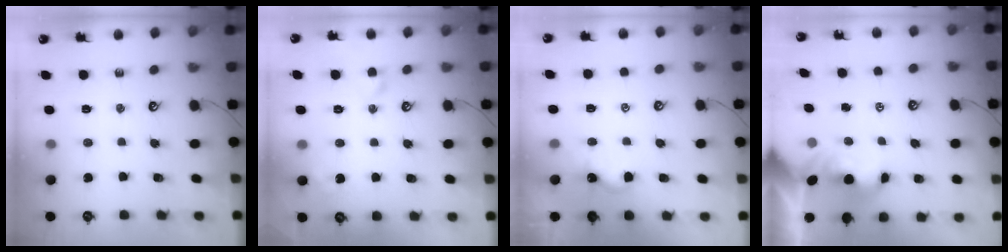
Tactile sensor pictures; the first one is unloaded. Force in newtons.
{"total": 5.3, "press": 5.2, "slide": 0.8}
{"total": 0.9, "press": 0.8, "slide": 0.3}
{"total": 2.1, "press": 2.0, "slide": 0.7}